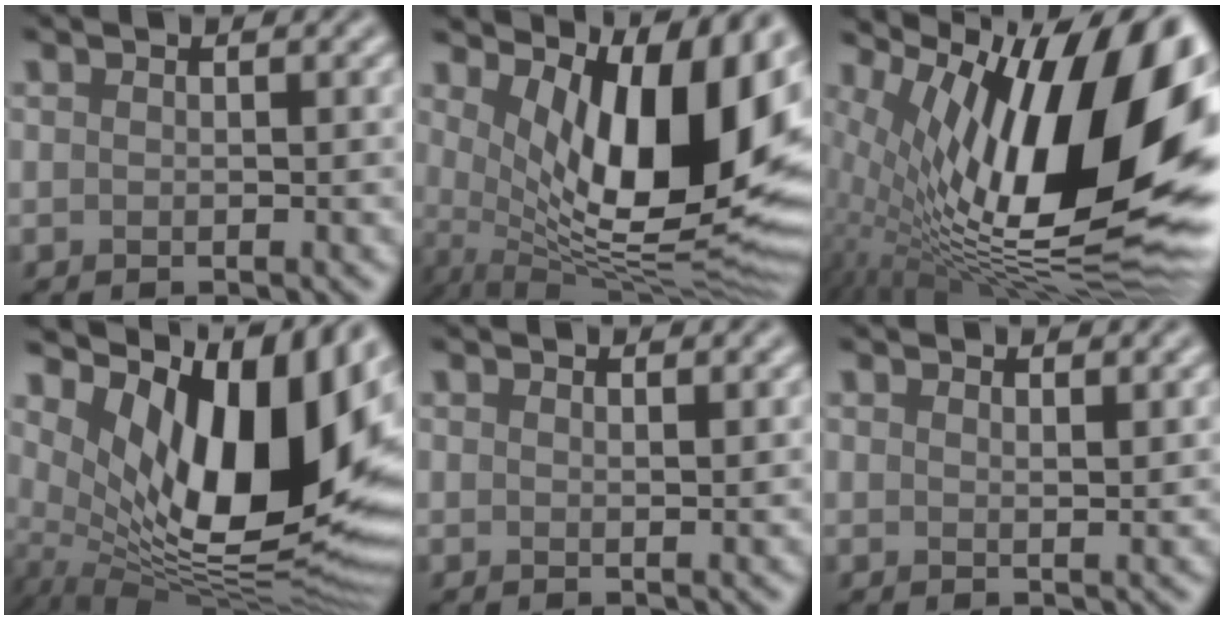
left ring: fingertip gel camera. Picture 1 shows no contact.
{"total": 13.1, "force": [3.5, 5.1, 11.5], "torque": [-0.157, -0.021, 0.064]}
{"total": 18.9, "force": [4.7, 8.0, 16.5], "torque": [-0.257, 0.014, 0.071]}
{"total": 15.5, "force": [4.3, 7.0, 13.1], "torque": [-0.191, -0.014, 0.076]}
{"total": 0.7, "force": [0.6, 0.1, 0.3], "torque": [-0.002, -0.001, 0.010]}
{"total": 1.0, "force": [0.8, 0.2, 0.5], "torque": [-0.004, -0.001, 0.014]}